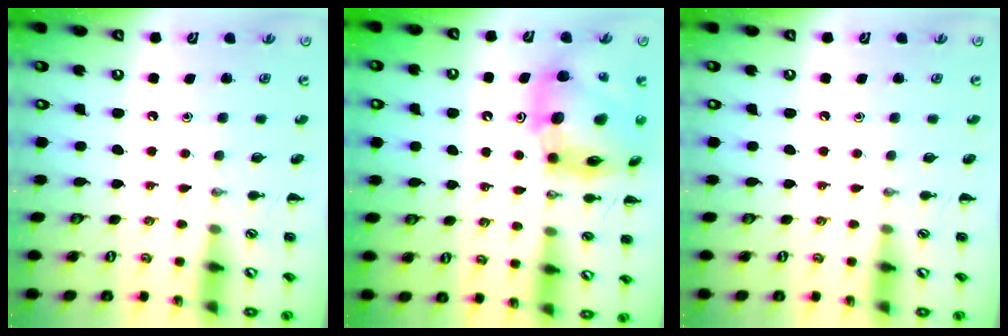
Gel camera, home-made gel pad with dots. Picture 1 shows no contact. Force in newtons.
{"total": 15.5, "press": 14.7, "slide": 5.0}
{"total": 0.0}